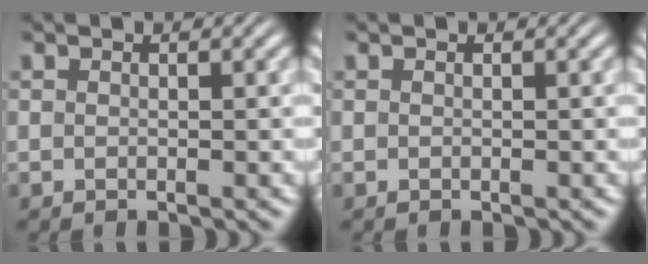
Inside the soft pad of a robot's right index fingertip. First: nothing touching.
{"total": 0.0}